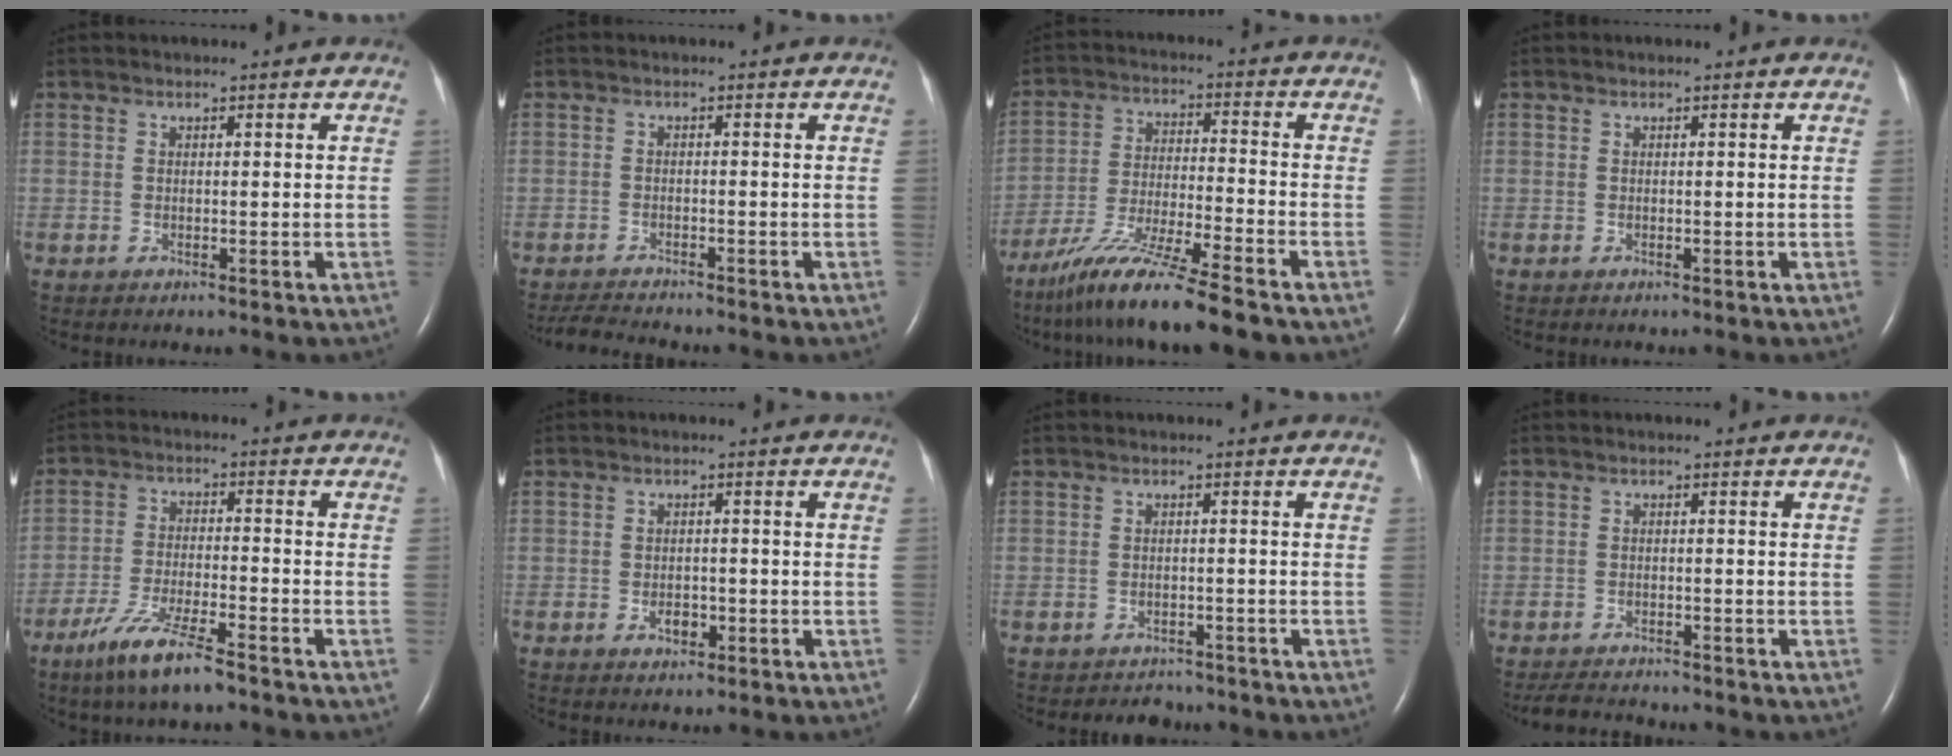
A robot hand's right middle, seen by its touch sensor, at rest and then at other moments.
{"total": 3.4, "force": [-3.4, -0.3, 0.7], "torque": [-0.019, -0.020, -0.058]}
{"total": 12.5, "force": [-9.7, -0.7, 7.8], "torque": [-0.147, -0.031, -0.173]}
{"total": 0.0}
{"total": 8.5, "force": [-6.1, 0.7, 5.9], "torque": [-0.127, -0.020, -0.113]}
{"total": 2.2, "force": [-1.0, 1.4, 1.4], "torque": [-0.020, 0.004, -0.011]}
{"total": 2.8, "force": [-2.5, 1.2, -0.4], "torque": [-0.002, 0.002, -0.037]}
{"total": 4.2, "force": [-4.1, 0.3, 0.9], "torque": [-0.021, -0.018, -0.068]}